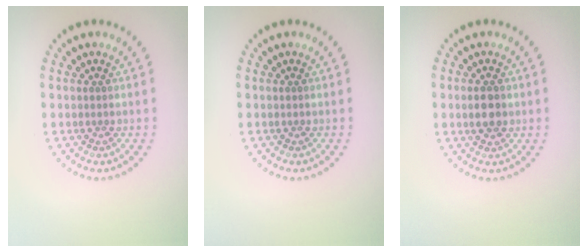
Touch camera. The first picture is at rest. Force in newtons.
{"total": 0.0}
{"total": 2.2, "press": 2.2, "slide": 0.1}